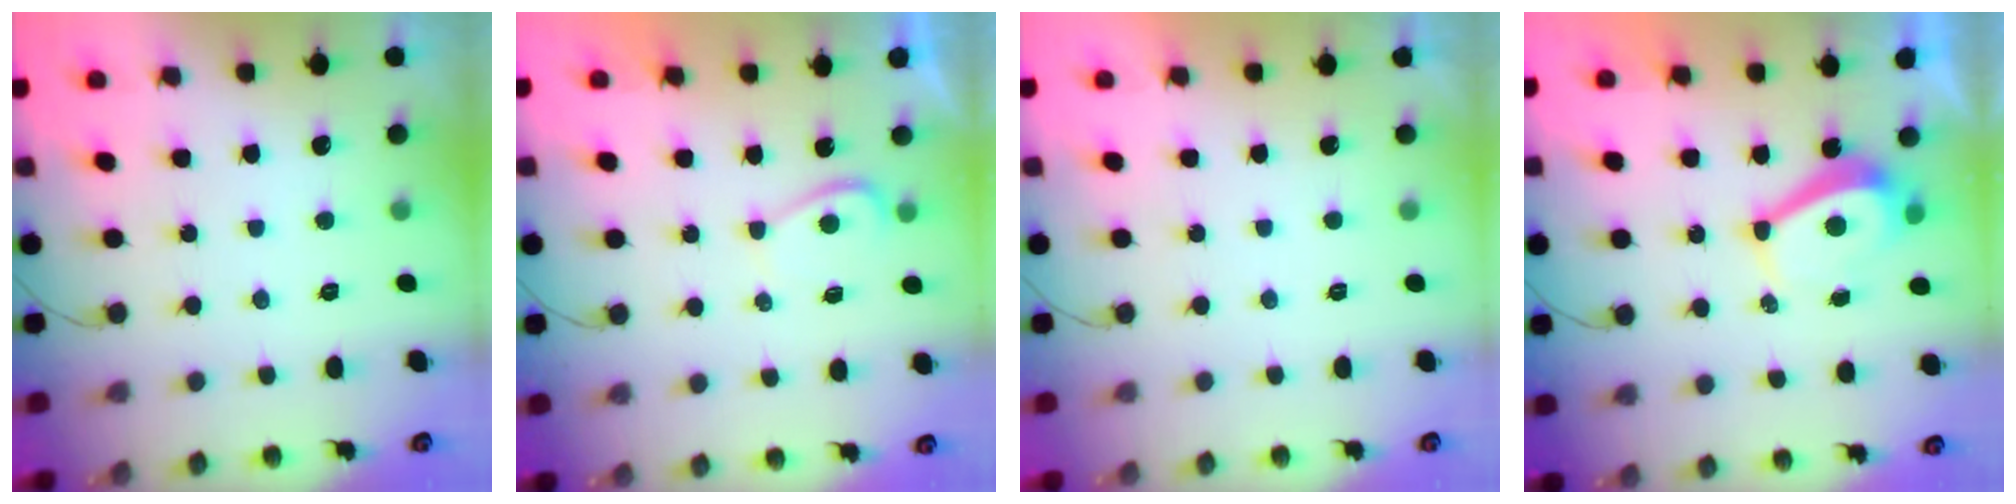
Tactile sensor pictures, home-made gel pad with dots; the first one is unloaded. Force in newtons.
{"total": 1.2, "press": 1.1, "slide": 0.6}
{"total": 2.1, "press": 2.1, "slide": 0.4}
{"total": 4.9, "press": 4.9, "slide": 0.5}